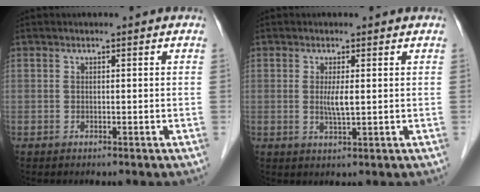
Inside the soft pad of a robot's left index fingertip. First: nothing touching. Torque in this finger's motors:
{"motor_torque": [0.69, 0.04, 0.14, 0.04]}